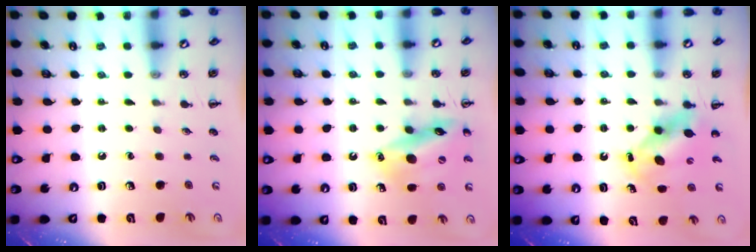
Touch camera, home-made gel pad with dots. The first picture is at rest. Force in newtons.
{"total": 15.5, "press": 15.1, "slide": 3.6}
{"total": 5.9, "press": 5.8, "slide": 1.1}